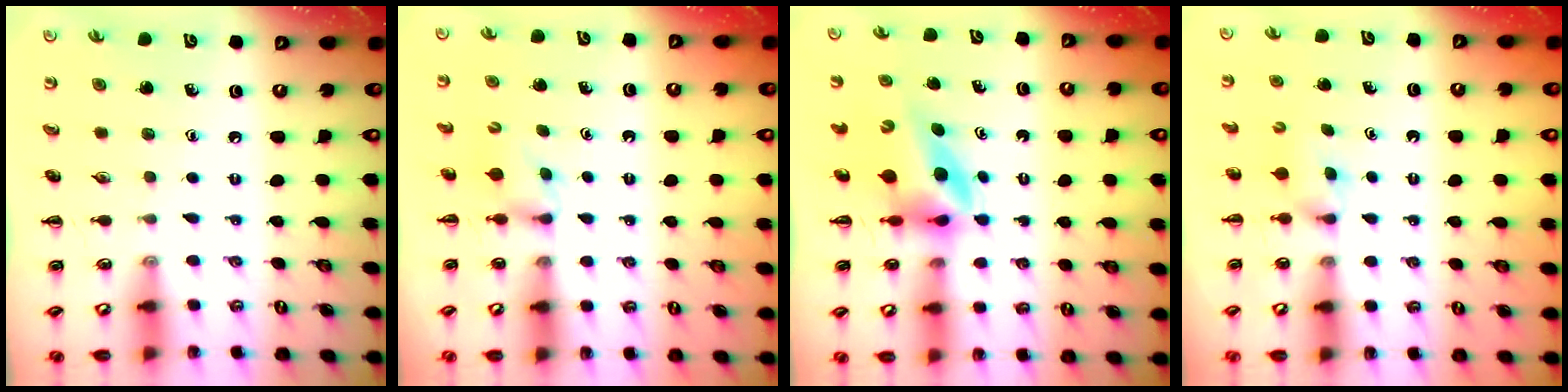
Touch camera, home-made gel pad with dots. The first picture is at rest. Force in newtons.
{"total": 2.8, "press": 2.5, "slide": 1.3}
{"total": 5.9, "press": 5.7, "slide": 1.3}
{"total": 2.4, "press": 2.3, "slide": 0.9}